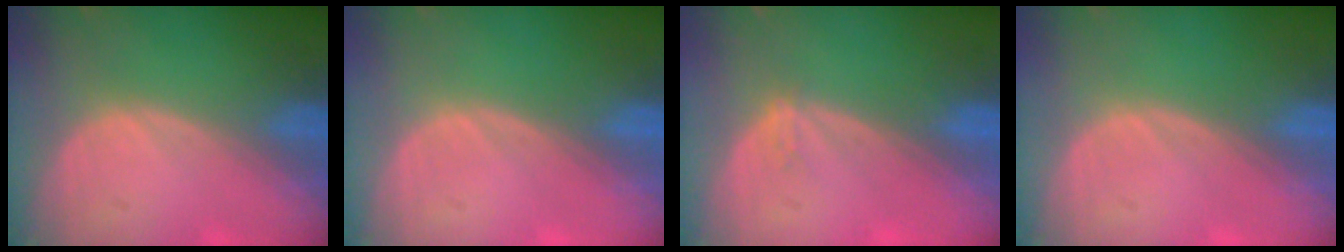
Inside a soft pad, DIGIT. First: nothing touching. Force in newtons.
{"total": 0.0}
{"total": 1.2, "press": 0.8, "slide": 0.8}
{"total": 0.0}